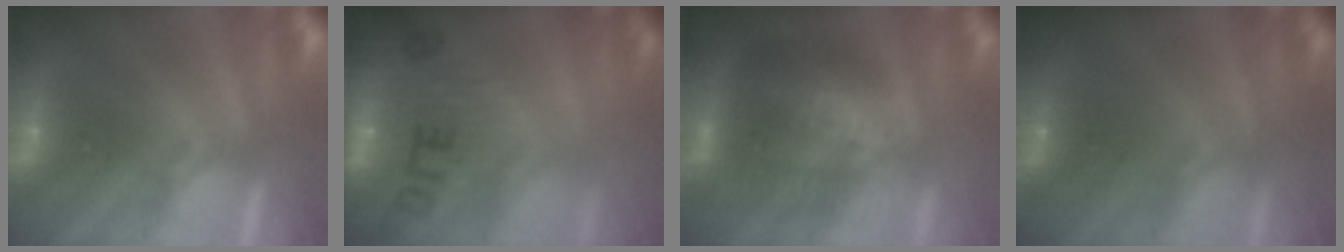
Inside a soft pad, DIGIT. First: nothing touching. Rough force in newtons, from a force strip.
{"total": 7.7}
{"total": 3.8}
{"total": 1.7}